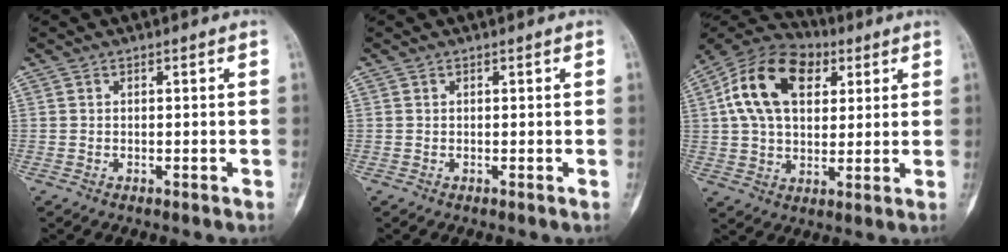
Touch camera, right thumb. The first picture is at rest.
{"total": 0.0}
{"total": 17.7, "force": [5.2, 11.5, 12.3], "torque": [-0.199, 0.012, 0.083]}